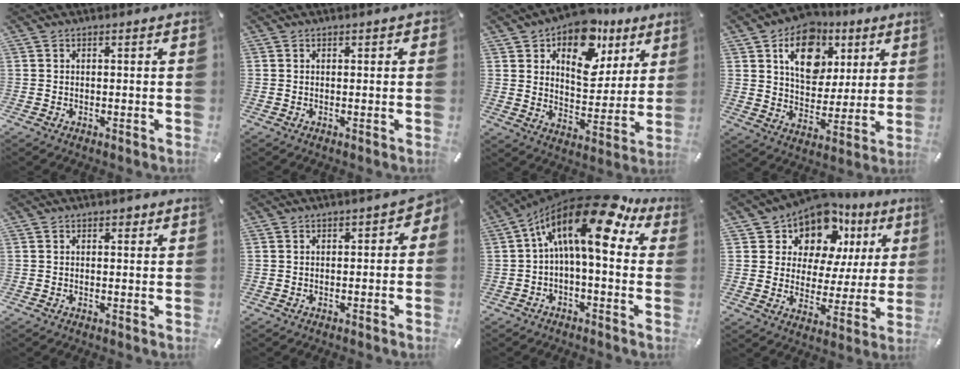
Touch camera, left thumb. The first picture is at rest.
{"total": 0.5, "force": [0.2, 0.3, 0.4], "torque": [-0.007, 0.003, 0.003]}
{"total": 16.7, "force": [9.5, 9.4, 10.0], "torque": [-0.140, -0.049, 0.166]}
{"total": 14.9, "force": [6.6, 11.2, 7.4], "torque": [-0.109, -0.022, 0.119]}
{"total": 0.9, "force": [0.6, 0.6, 0.5], "torque": [-0.001, -0.002, 0.009]}
{"total": 1.8, "force": [-0.6, 1.1, 1.3], "torque": [-0.024, 0.005, -0.011]}
{"total": 18.0, "force": [6.7, 6.6, 15.3], "torque": [-0.294, -0.051, 0.102]}
{"total": 11.2, "force": [7.9, 7.2, 3.1], "torque": [-0.068, -0.066, 0.144]}